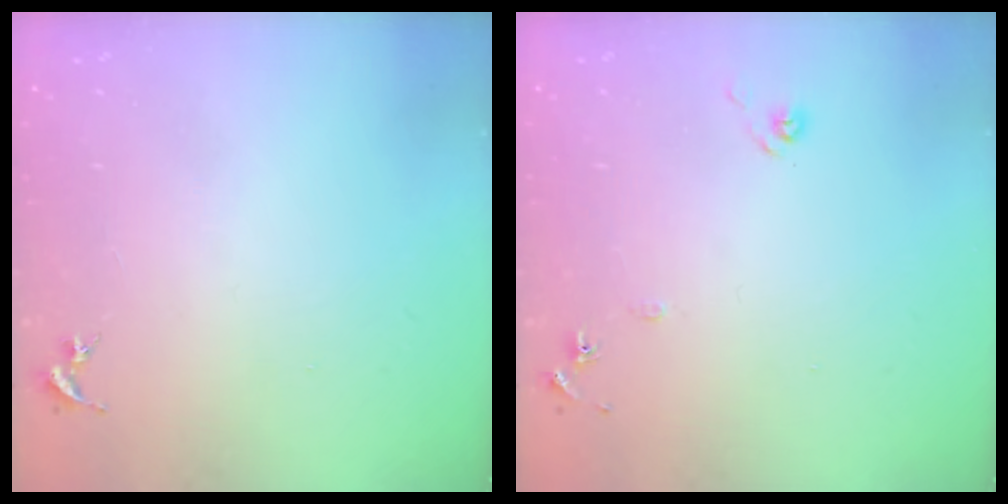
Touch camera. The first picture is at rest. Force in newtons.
{"total": 6.5, "press": 6.5, "slide": 0.6}